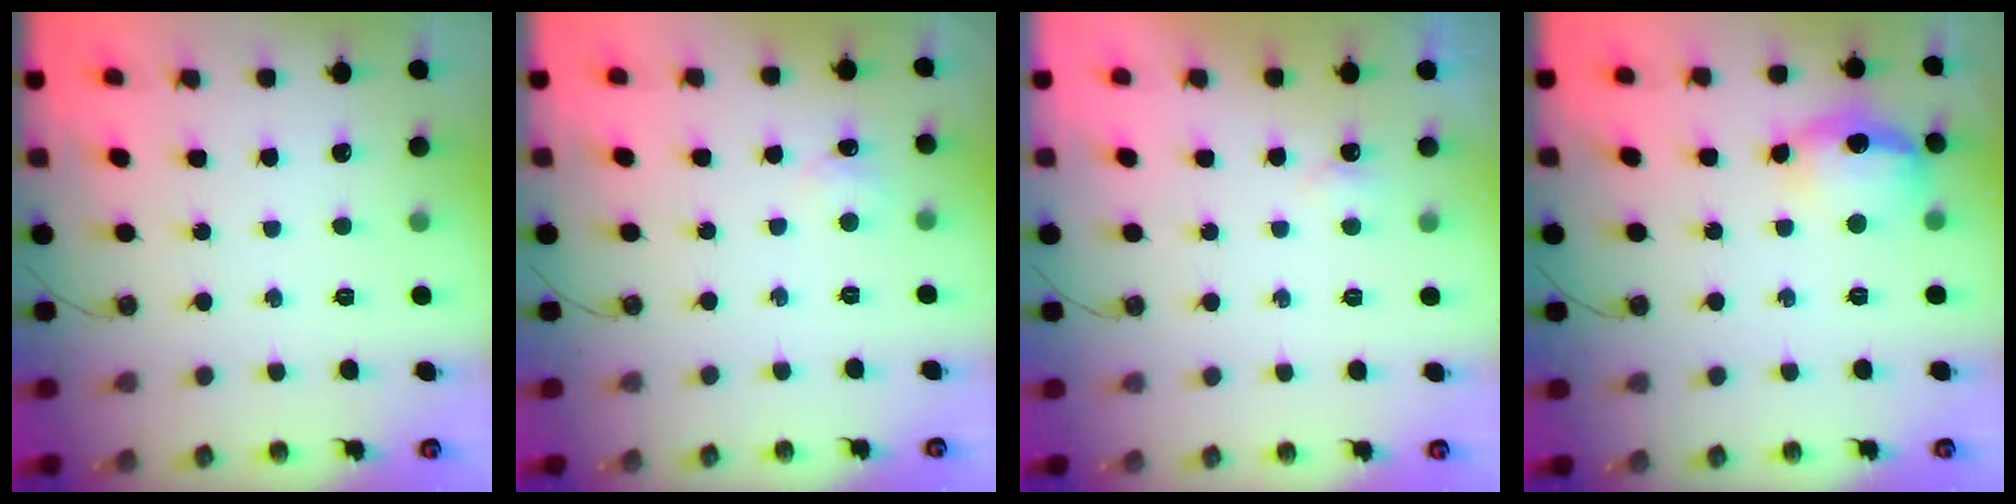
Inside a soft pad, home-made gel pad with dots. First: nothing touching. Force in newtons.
{"total": 5.0, "press": 5.0, "slide": 0.7}
{"total": 3.2, "press": 3.2, "slide": 0.5}
{"total": 15.1, "press": 15.1, "slide": 1.2}